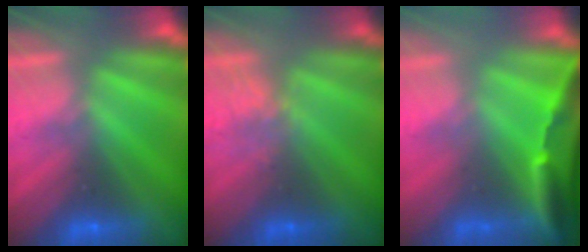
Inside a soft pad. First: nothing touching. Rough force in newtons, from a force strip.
{"total": 2.3}
{"total": 3.8}